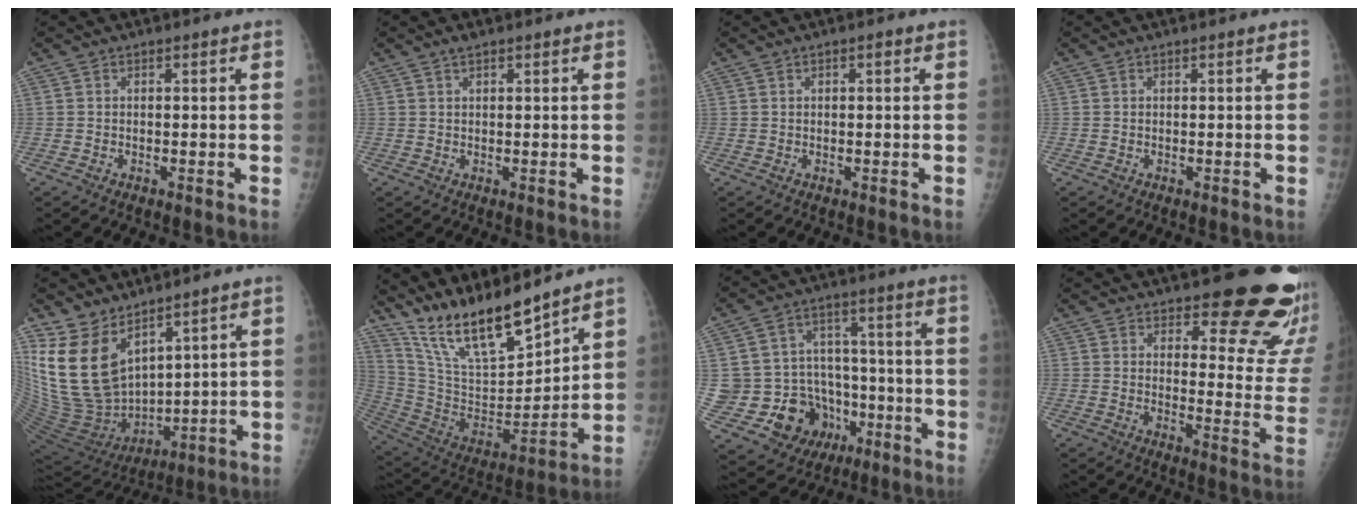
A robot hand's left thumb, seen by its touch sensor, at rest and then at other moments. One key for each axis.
{"total": 1.3, "fx": 0.9, "fy": 0.6, "fz": 0.7, "tx": -0.007, "ty": -0.001, "tz": 0.015}
{"total": 0.6, "fx": 0.2, "fy": 0.3, "fz": 0.5, "tx": -0.002, "ty": 0.003, "tz": 0.002}
{"total": 0.0}
{"total": 17.7, "fx": 10.0, "fy": 9.9, "fz": 10.7, "tx": -0.189, "ty": -0.068, "tz": 0.221}
{"total": 18.6, "fx": 15.5, "fy": 4.2, "fz": 9.4, "tx": -0.136, "ty": -0.093, "tz": 0.300}
{"total": 17.5, "fx": -5.0, "fy": 15.1, "fz": 7.3, "tx": -0.104, "ty": 0.069, "tz": -0.057}
{"total": 18.6, "fx": 14.5, "fy": 5.9, "fz": 10.2, "tx": -0.080, "ty": -0.112, "tz": 0.166}